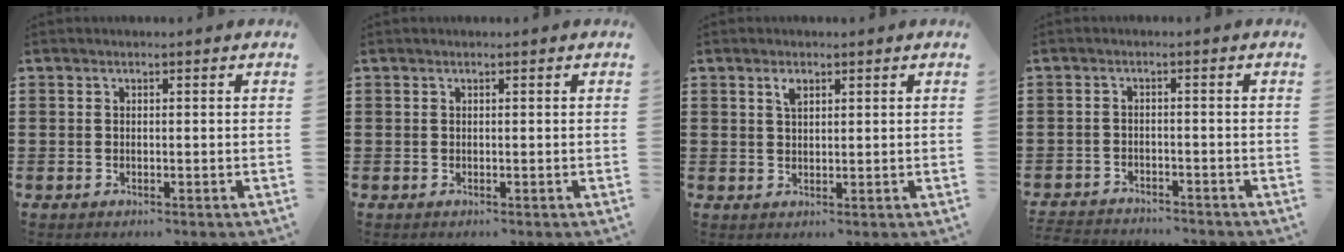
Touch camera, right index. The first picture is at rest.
{"total": 0.0}
{"total": 1.9, "force": [1.0, 0.8, 1.3], "torque": [-0.022, 0.001, 0.016]}
{"total": 2.4, "force": [-2.4, 0.1, -0.2], "torque": [-0.004, 0.000, -0.052]}